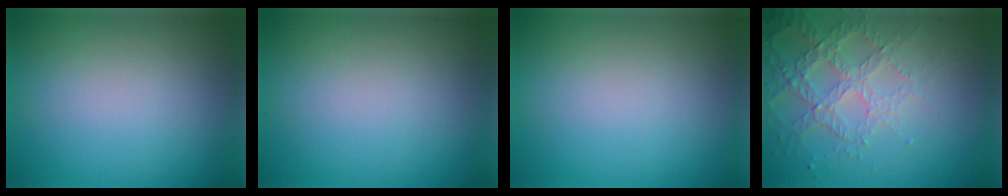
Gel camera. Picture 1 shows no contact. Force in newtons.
{"total": 0.0}
{"total": 0.0}
{"total": 3.7, "press": 3.6, "slide": 0.5}